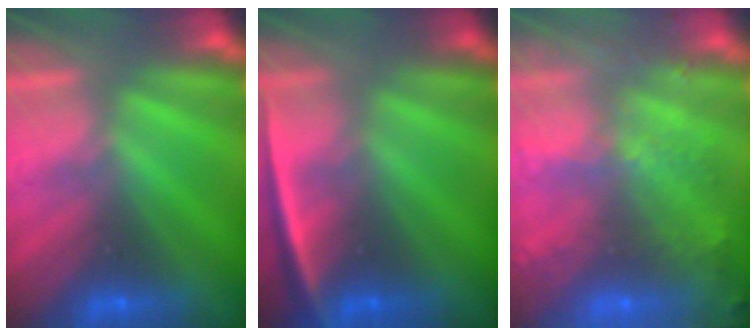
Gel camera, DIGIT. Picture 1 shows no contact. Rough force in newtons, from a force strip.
{"total": 2.3}
{"total": 8.1}